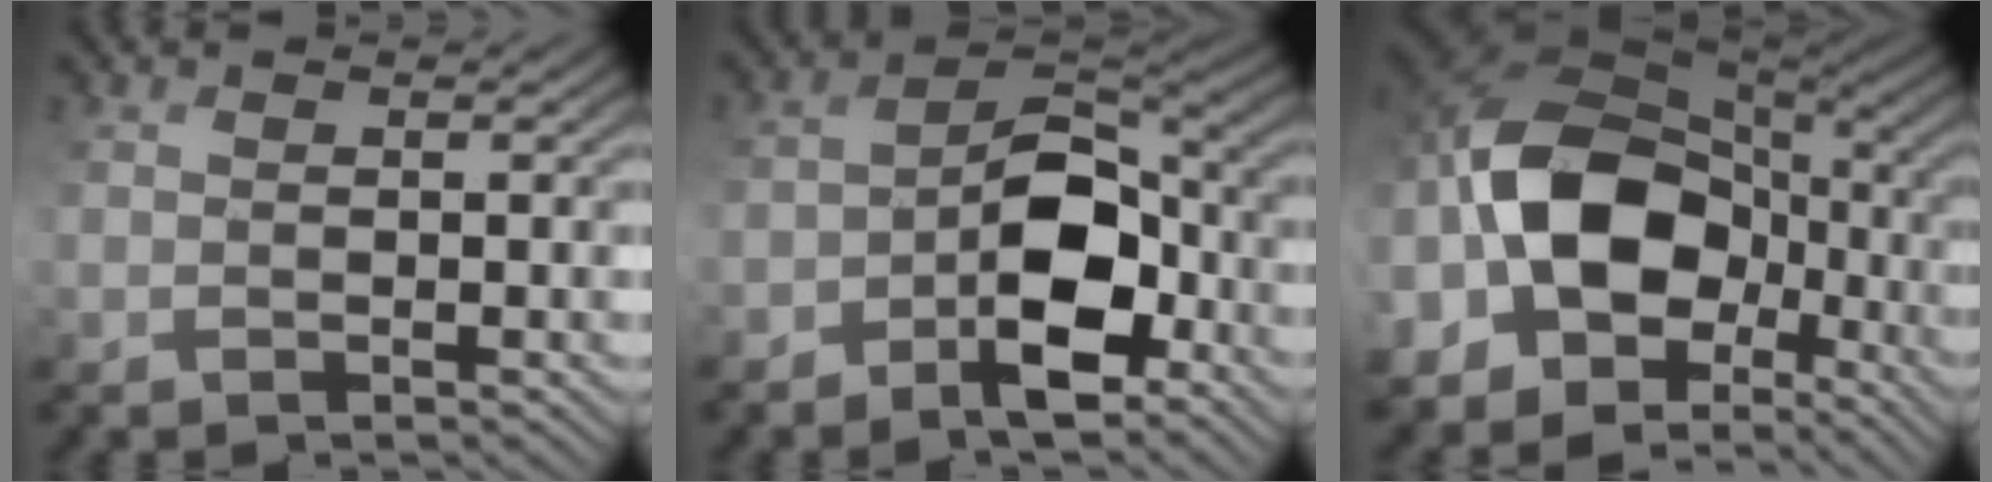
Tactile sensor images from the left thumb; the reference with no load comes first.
{"total": 9.8, "force": [-4.6, 5.2, 7.0], "torque": [-0.116, 0.002, -0.085]}
{"total": 15.3, "force": [-2.6, 10.0, 11.3], "torque": [-0.233, 0.012, -0.059]}